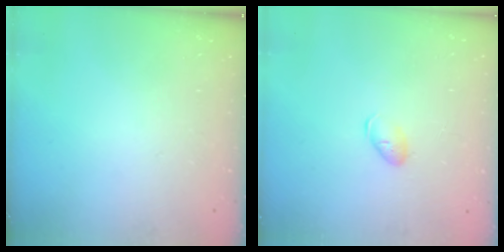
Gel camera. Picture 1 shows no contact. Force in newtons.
{"total": 5.9, "press": 5.8, "slide": 1.0}